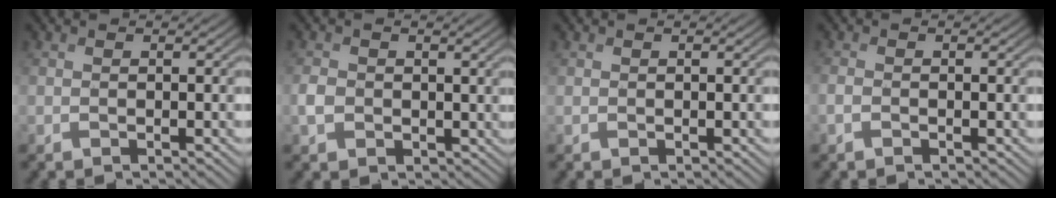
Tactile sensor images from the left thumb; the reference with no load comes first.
{"total": 3.2, "force": [-0.2, 2.8, 1.6], "torque": [-0.040, -0.002, -0.005]}
{"total": 0.0}
{"total": 1.2, "force": [-0.7, 0.7, 0.7], "torque": [-0.018, -0.001, -0.016]}